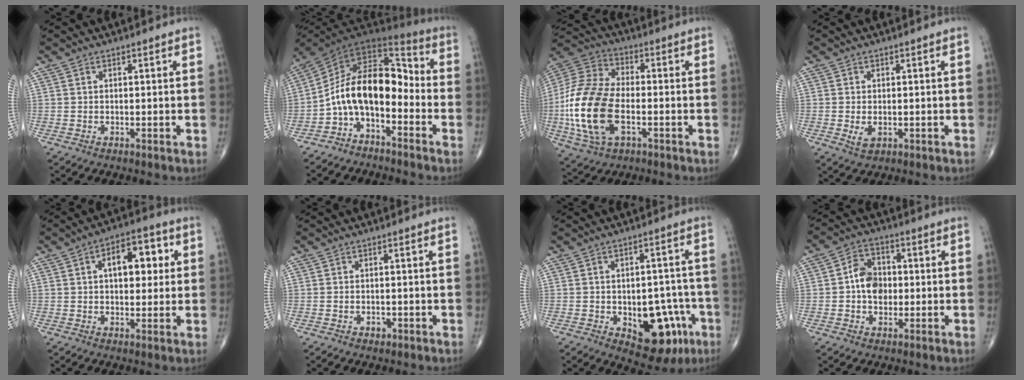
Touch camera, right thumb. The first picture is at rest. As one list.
[{"total": 14.1, "force": [-4.2, 8.0, 10.8], "torque": [-0.161, 0.097, -0.089]}, {"total": 20.2, "force": [-4.0, 11.2, 16.3], "torque": [-0.357, 0.011, -0.073]}, {"total": 2.6, "force": [-0.4, 1.6, 2.0], "torque": [-0.034, -0.005, -0.002]}, {"total": 10.4, "force": [2.4, 5.8, 8.3], "torque": [-0.088, 0.015, 0.030]}, {"total": 1.4, "force": [-0.6, 1.1, 0.8], "torque": [-0.009, 0.004, -0.006]}, {"total": 14.1, "force": [-5.1, 8.1, 10.4], "torque": [-0.090, 0.031, -0.055]}, {"total": 7.3, "force": [-0.2, 5.6, 4.7], "torque": [-0.054, 0.016, -0.011]}]